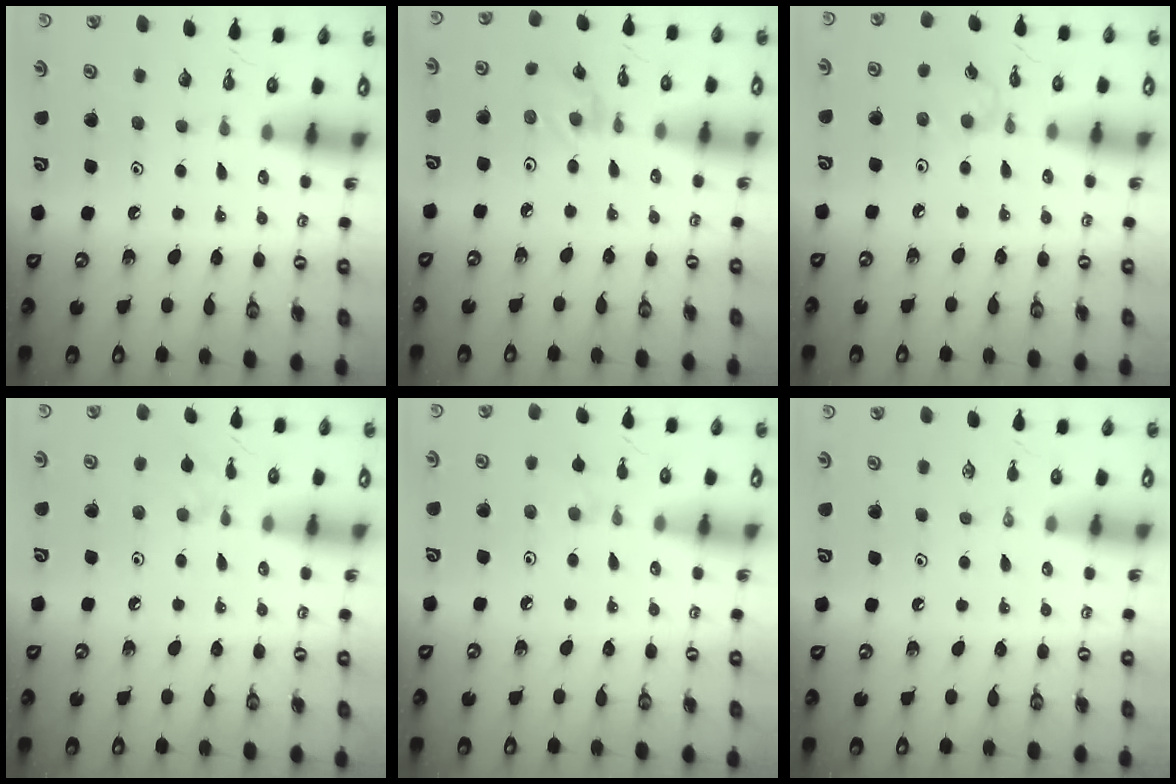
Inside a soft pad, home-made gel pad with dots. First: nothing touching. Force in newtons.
{"total": 0.5, "press": 0.5, "slide": 0.1}
{"total": 1.8, "press": 1.8, "slide": 0.4}
{"total": 2.4, "press": 2.4, "slide": 0.4}
{"total": 2.7, "press": 2.6, "slide": 0.5}
{"total": 0.0}